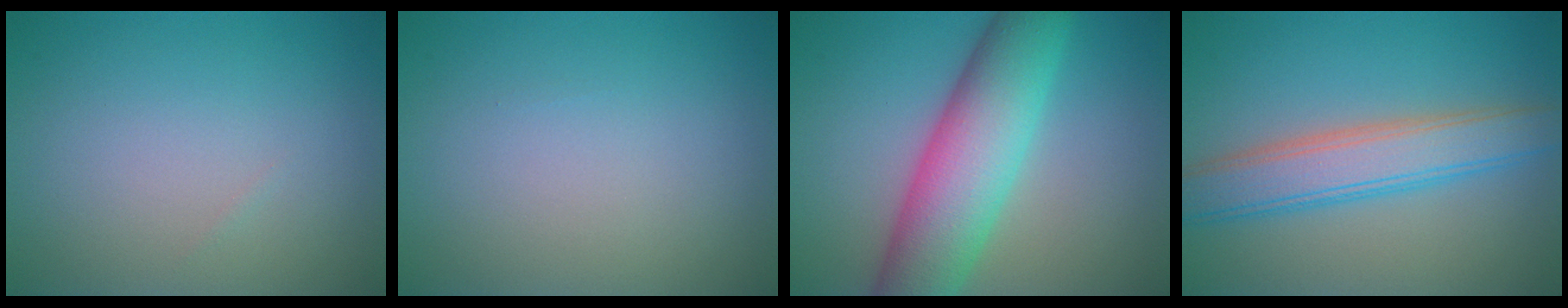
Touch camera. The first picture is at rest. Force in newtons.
{"total": 0.0}
{"total": 9.3, "press": 9.3, "slide": 0.3}
{"total": 5.4, "press": 5.3, "slide": 0.3}